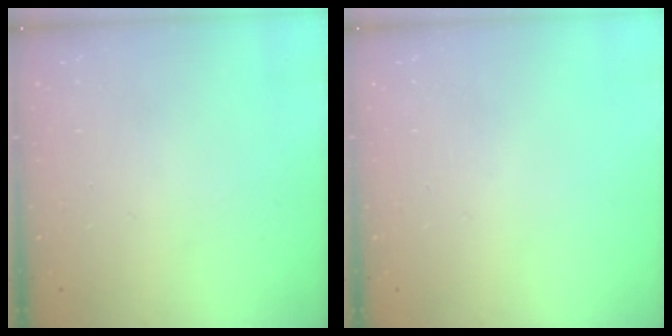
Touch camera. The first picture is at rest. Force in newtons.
{"total": 0.0}